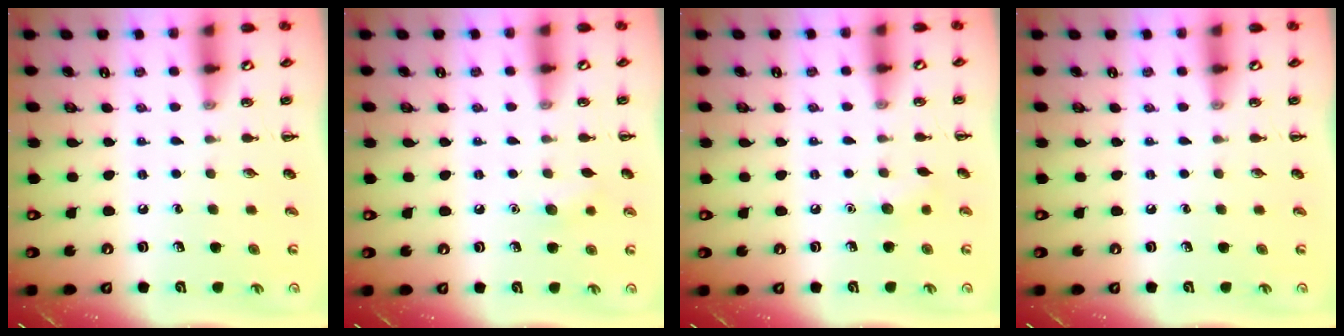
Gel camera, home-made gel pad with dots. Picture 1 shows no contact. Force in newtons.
{"total": 6.0, "press": 5.8, "slide": 1.6}
{"total": 5.1, "press": 4.9, "slide": 1.4}
{"total": 0.0}